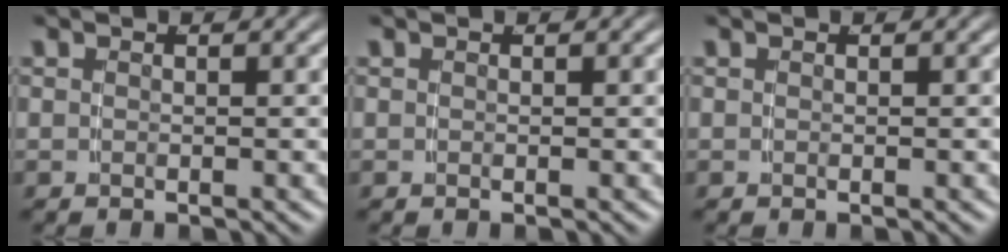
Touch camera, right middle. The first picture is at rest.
{"total": 0.0}
{"total": 0.0}